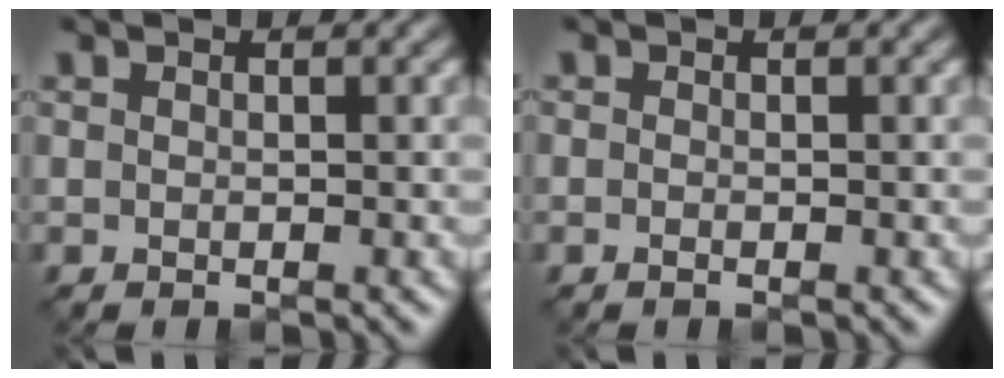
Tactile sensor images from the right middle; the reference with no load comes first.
{"total": 0.6, "force": [-0.6, -0.2, -0.1], "torque": [-0.001, -0.002, -0.006]}